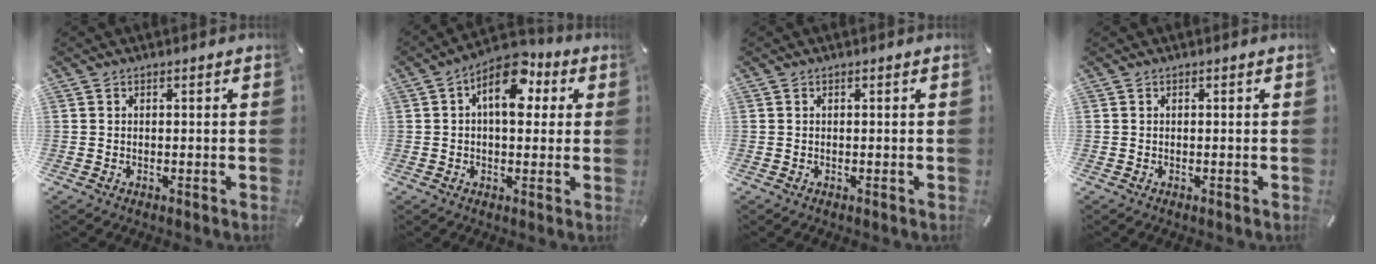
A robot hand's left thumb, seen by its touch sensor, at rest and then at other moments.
{"total": 10.6, "force": [3.5, 6.1, 7.9], "torque": [-0.098, -0.014, 0.058]}
{"total": 0.0}
{"total": 0.0}